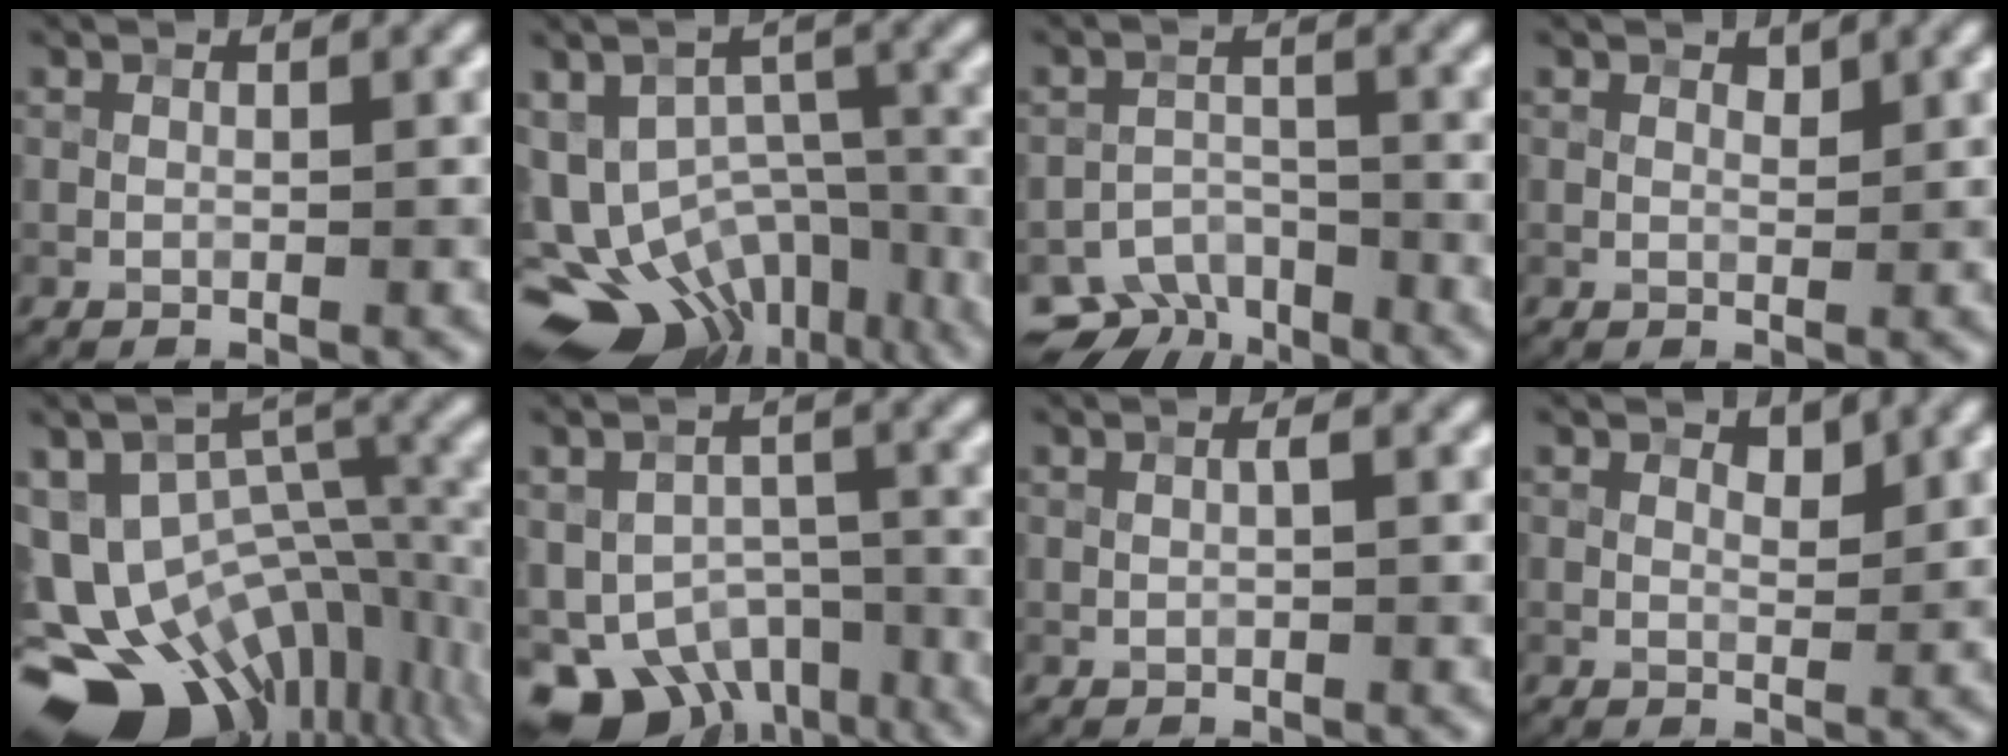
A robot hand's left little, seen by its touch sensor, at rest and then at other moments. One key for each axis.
{"total": 16.5, "fx": -9.4, "fy": 10.9, "fz": 8.0, "tx": -0.155, "ty": -0.026, "tz": -0.101}
{"total": 6.1, "fx": -5.1, "fy": 3.1, "fz": 1.4, "tx": -0.013, "ty": -0.015, "tz": -0.080}
{"total": 1.0, "fx": 0.9, "fy": 0.5, "fz": 0.3, "tx": -0.008, "ty": -0.001, "tz": 0.017}
{"total": 16.6, "fx": -7.2, "fy": 11.5, "fz": 9.6, "tx": -0.182, "ty": -0.014, "tz": -0.094}
{"total": 10.4, "fx": -7.0, "fy": 5.7, "fz": 5.1, "tx": -0.085, "ty": -0.016, "tz": -0.104}
{"total": 0.6, "fx": 0.1, "fy": 0.2, "fz": 0.6, "tx": -0.014, "ty": 0.002, "tz": 0.002}
{"total": 1.4, "fx": 1.2, "fy": 0.5, "fz": 0.4, "tx": -0.011, "ty": -0.003, "tz": 0.020}